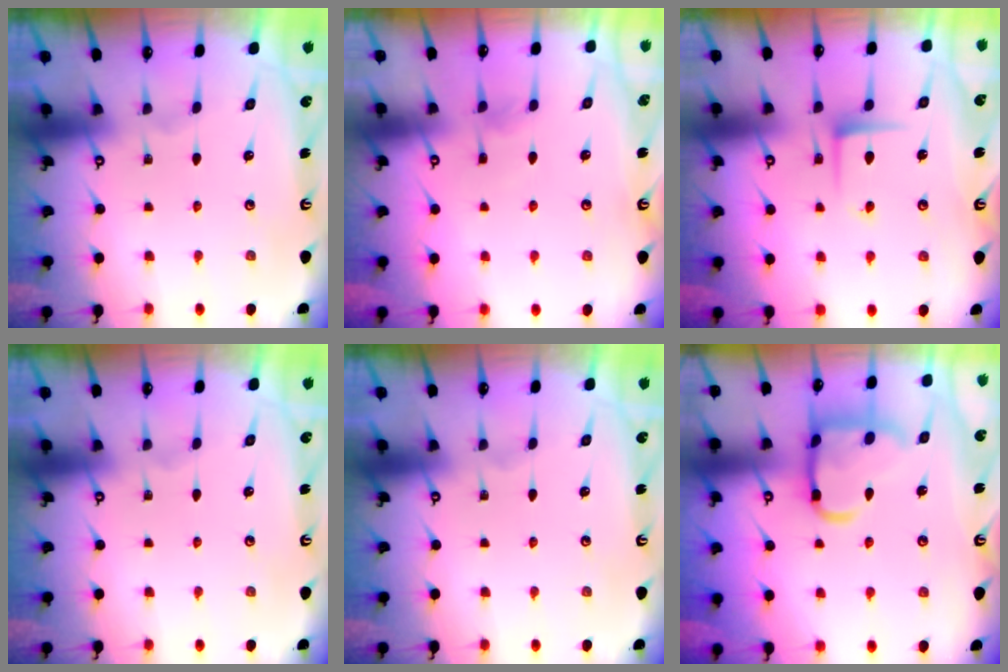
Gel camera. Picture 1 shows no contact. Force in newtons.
{"total": 4.7, "press": 4.6, "slide": 0.6}
{"total": 6.6, "press": 6.6, "slide": 0.6}
{"total": 0.0}
{"total": 0.0}
{"total": 14.7, "press": 14.6, "slide": 1.4}